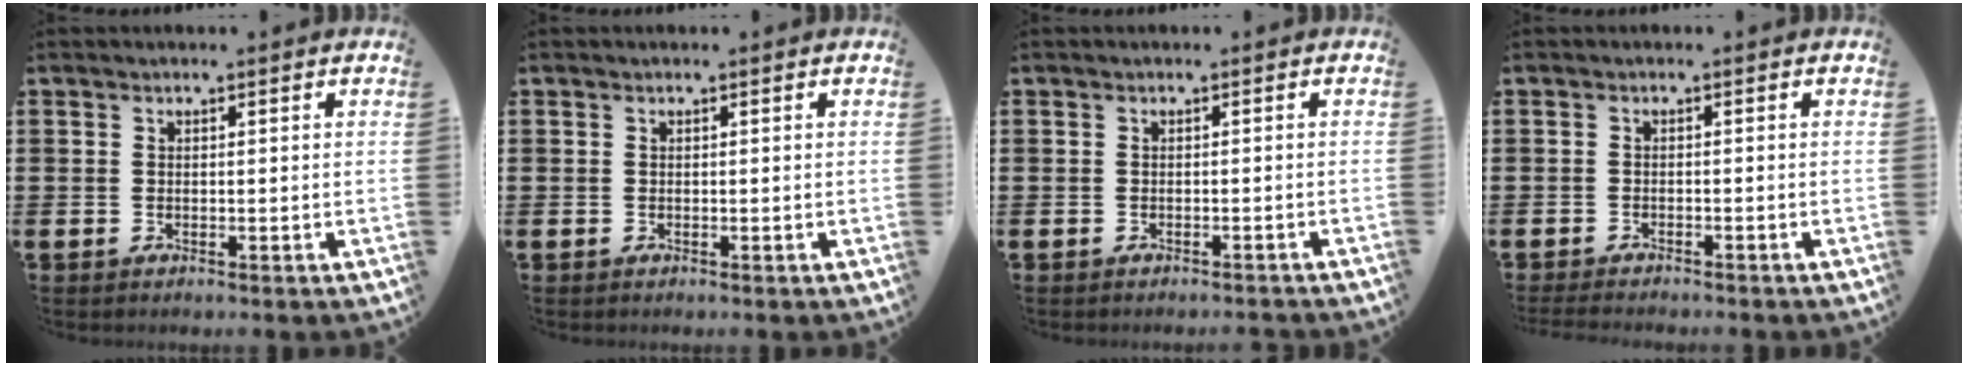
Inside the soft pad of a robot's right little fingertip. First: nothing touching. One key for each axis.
{"total": 0.0}
{"total": 0.5, "fx": -0.5, "fy": -0.1, "fz": 0.0, "tx": 0.000, "ty": 0.000, "tz": -0.011}
{"total": 1.0, "fx": -1.0, "fy": 0.1, "fz": 0.2, "tx": -0.006, "ty": 0.002, "tz": -0.020}